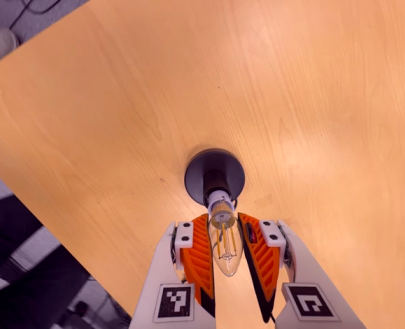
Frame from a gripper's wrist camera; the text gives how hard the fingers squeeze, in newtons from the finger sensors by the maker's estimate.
{"total": 10.8, "left": 9.9, "right": 11.8}